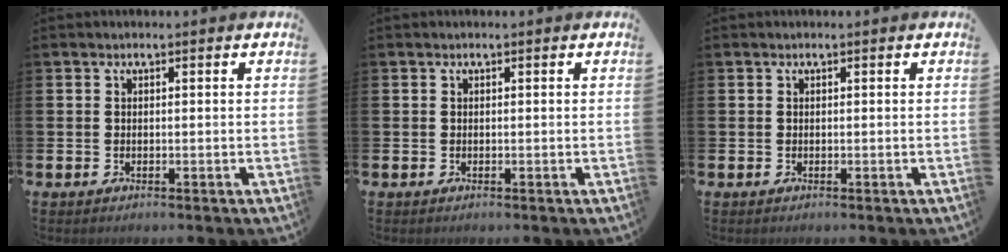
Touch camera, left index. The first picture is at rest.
{"total": 0.0}
{"total": 0.0}